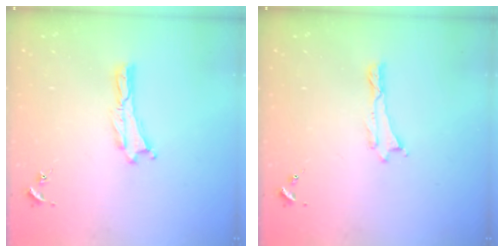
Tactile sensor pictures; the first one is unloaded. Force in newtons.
{"total": 0.0}